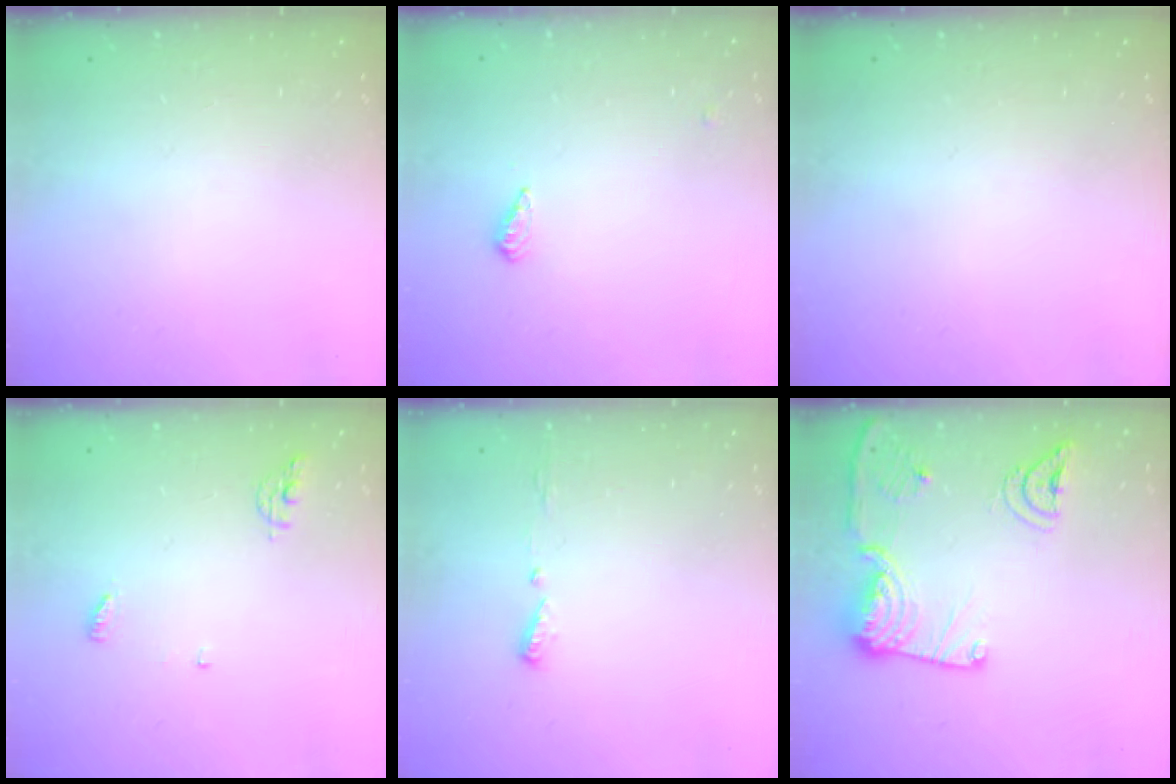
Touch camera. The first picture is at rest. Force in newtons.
{"total": 3.5, "press": 3.5, "slide": 0.4}
{"total": 0.0}
{"total": 4.7, "press": 4.7, "slide": 0.4}
{"total": 4.7, "press": 4.7, "slide": 0.4}
{"total": 16.4, "press": 16.3, "slide": 2.0}